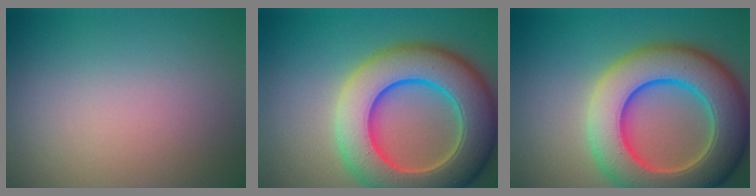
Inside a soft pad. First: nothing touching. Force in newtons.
{"total": 11.7, "press": 11.7, "slide": 0.5}
{"total": 11.7, "press": 11.7, "slide": 0.5}